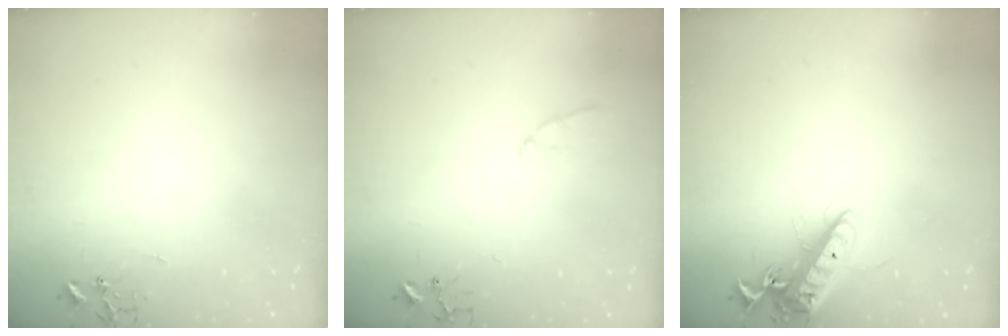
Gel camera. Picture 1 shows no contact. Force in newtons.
{"total": 5.7, "press": 5.7, "slide": 0.6}
{"total": 15.4, "press": 15.1, "slide": 2.8}